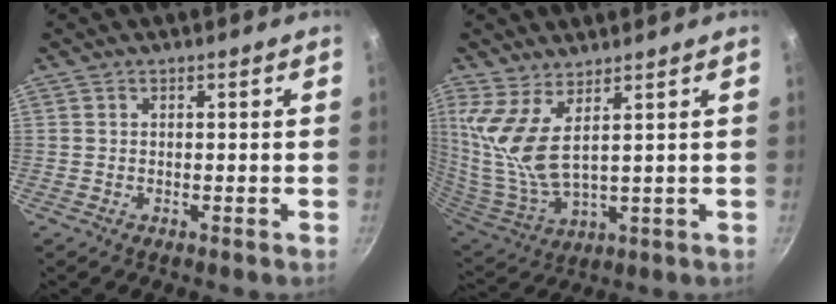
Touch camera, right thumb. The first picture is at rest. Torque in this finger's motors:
{"motor_torque": [1.51, 1.78, 0.93, -0.66, 0.32]}